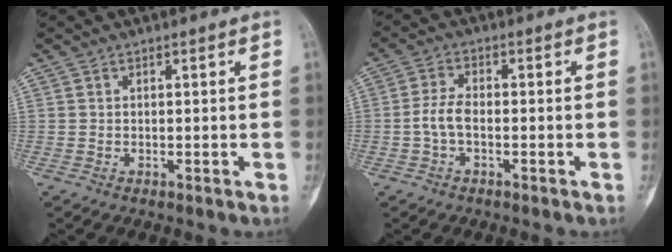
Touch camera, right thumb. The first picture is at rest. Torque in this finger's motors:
{"motor_torque": [-0.08, 0.18, 0.53, -0.09, 0.04]}